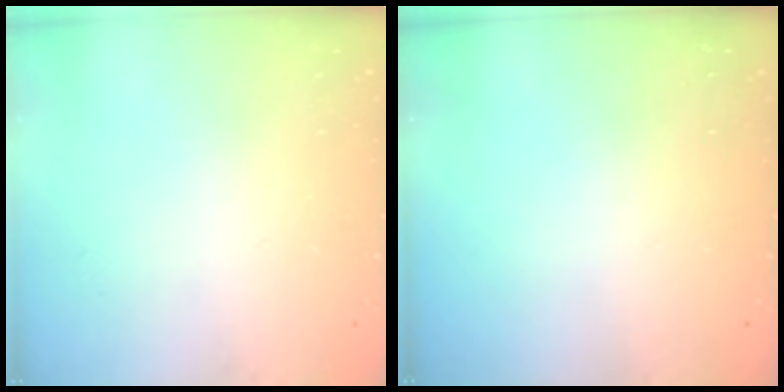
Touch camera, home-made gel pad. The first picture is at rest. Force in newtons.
{"total": 0.0}